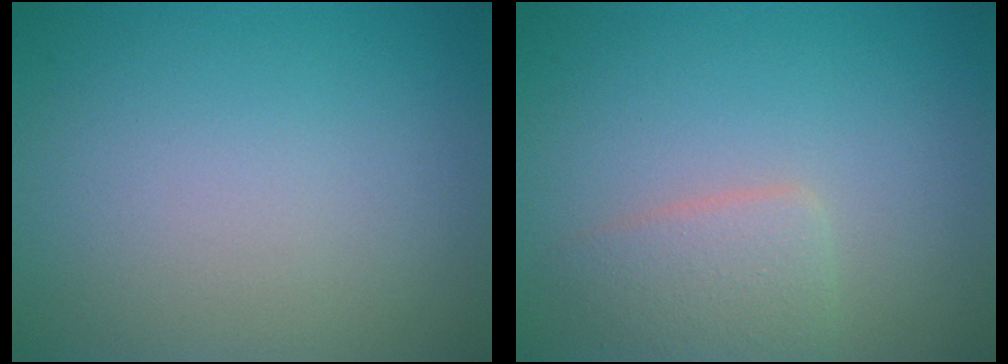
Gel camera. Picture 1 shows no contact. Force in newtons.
{"total": 2.4, "press": 2.4, "slide": 0.1}